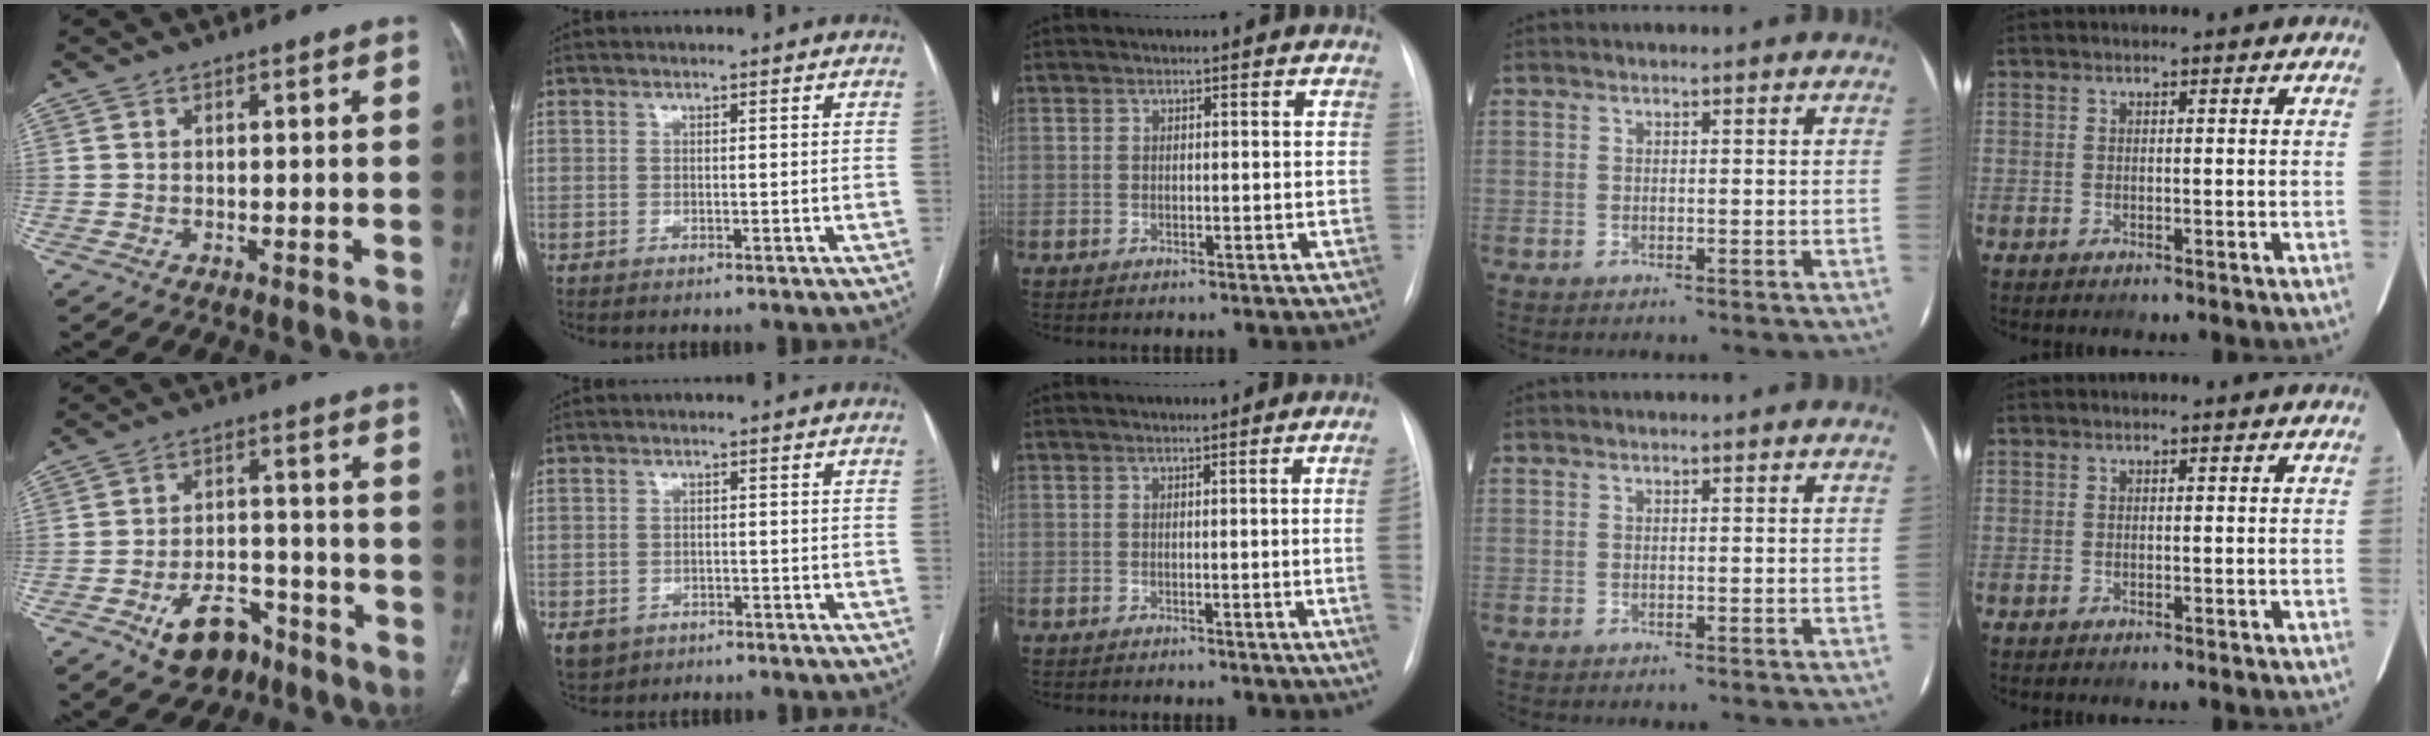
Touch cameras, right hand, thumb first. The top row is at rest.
{"thumb": {"total": 9.6, "force": [-5.8, 5.8, 5.0], "torque": [-0.058, 0.042, -0.087]}, "index": {"total": 6.5, "force": [-3.6, 5.0, 2.0], "torque": [-0.049, -0.001, -0.048]}, "middle": {"total": 4.9, "force": [-0.7, -1.4, 4.6], "torque": [-0.039, -0.005, -0.012]}}